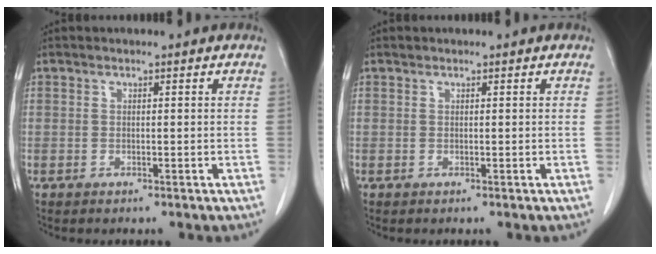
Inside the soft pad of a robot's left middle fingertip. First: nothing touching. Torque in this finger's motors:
{"motor_torque": [0.12, -0.05, -0.07, 0.00]}